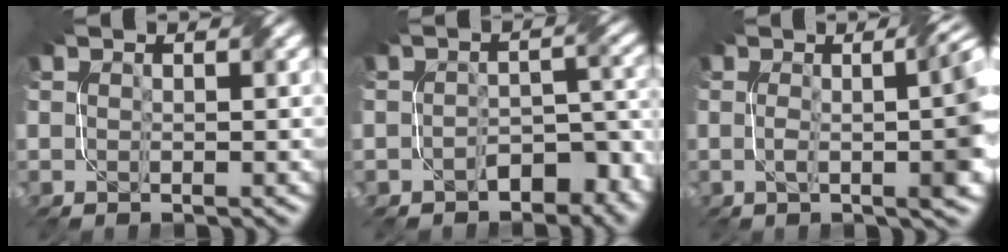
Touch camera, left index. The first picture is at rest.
{"total": 5.1, "force": [-3.0, 2.8, 3.0], "torque": [-0.032, 0.000, -0.046]}
{"total": 9.2, "force": [0.1, 3.5, 8.5], "torque": [-0.082, 0.018, -0.006]}